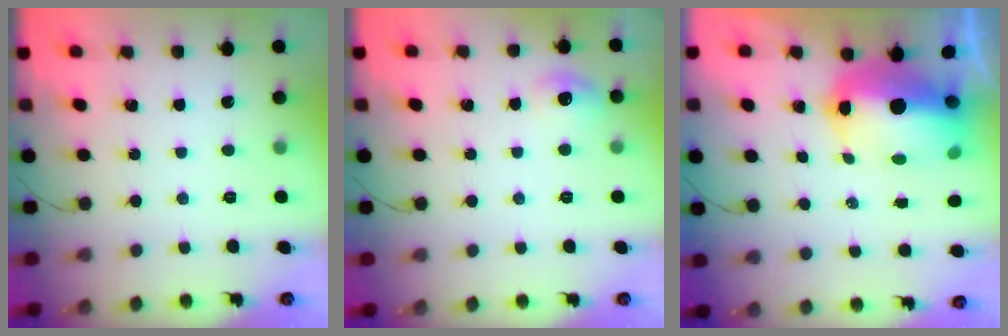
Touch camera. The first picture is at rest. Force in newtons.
{"total": 6.8, "press": 6.6, "slide": 1.7}
{"total": 13.4, "press": 13.1, "slide": 2.7}